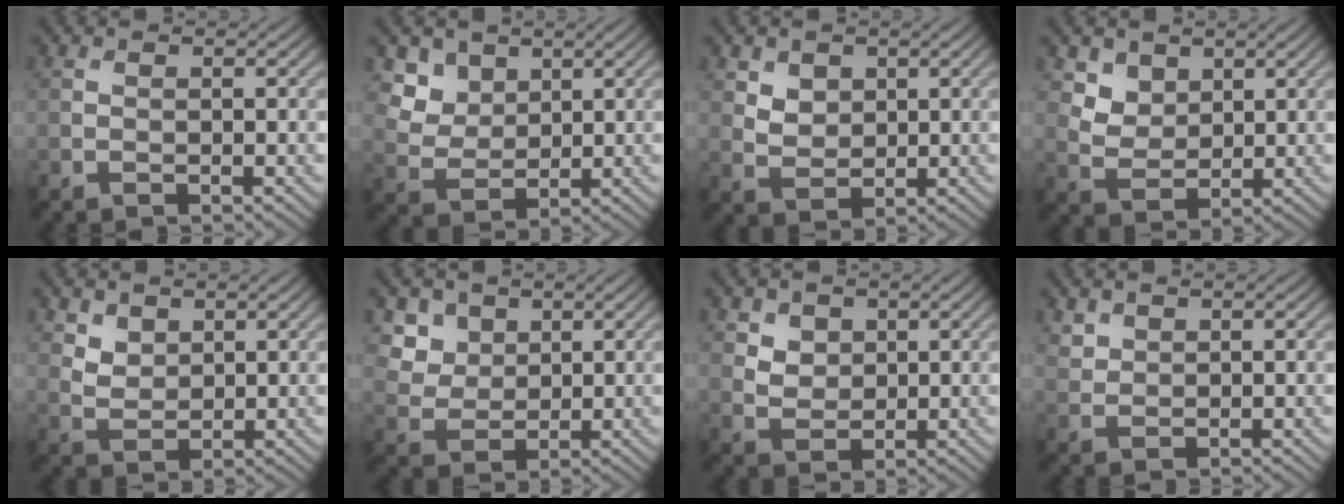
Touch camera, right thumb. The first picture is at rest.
{"total": 5.1, "force": [3.1, 3.7, 1.9], "torque": [-0.061, -0.022, 0.073]}
{"total": 3.3, "force": [1.8, 2.5, 1.4], "torque": [-0.044, -0.012, 0.036]}
{"total": 4.1, "force": [2.6, 2.8, 1.4], "torque": [-0.048, -0.020, 0.058]}
{"total": 3.1, "force": [2.0, 2.0, 1.1], "torque": [-0.031, -0.009, 0.039]}
{"total": 5.0, "force": [2.7, 3.7, 1.8], "torque": [-0.057, -0.019, 0.063]}
{"total": 3.5, "force": [1.9, 2.7, 1.3], "torque": [-0.042, -0.017, 0.044]}
{"total": 1.8, "force": [1.4, 1.1, 0.5], "torque": [-0.015, -0.001, 0.033]}